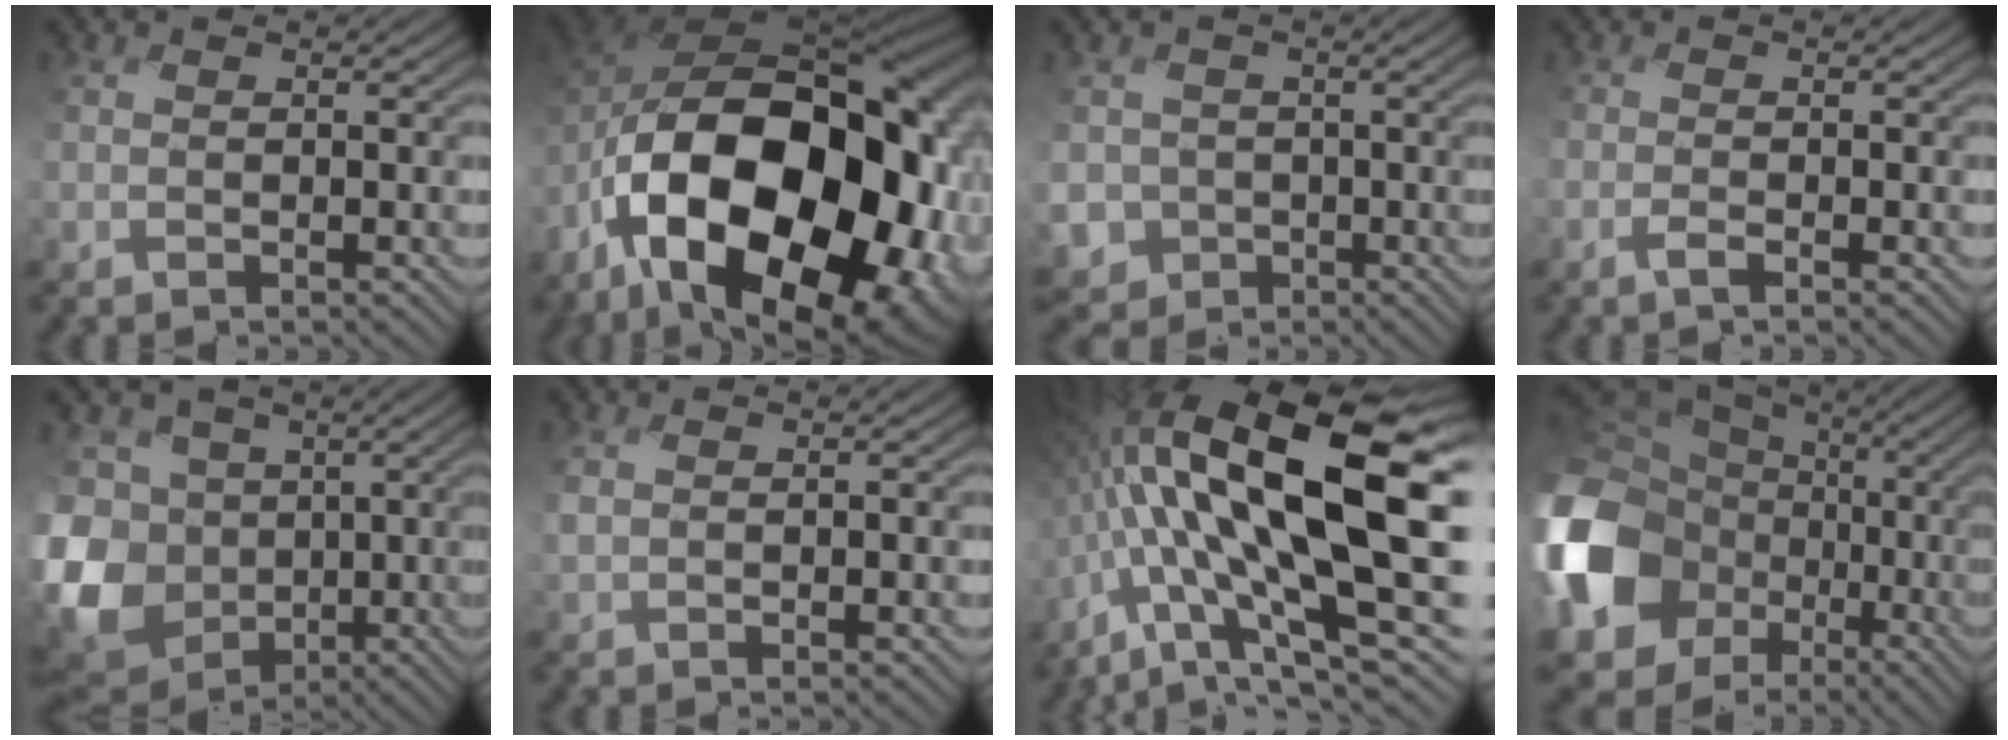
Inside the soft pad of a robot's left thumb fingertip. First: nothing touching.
{"total": 22.1, "force": [-7.9, 12.1, 16.7], "torque": [-0.346, -0.047, -0.112]}
{"total": 4.7, "force": [-1.6, 4.4, -0.3], "torque": [-0.022, -0.020, -0.053]}
{"total": 1.1, "force": [-1.0, -0.4, 0.0], "torque": [0.002, 0.005, -0.027]}
{"total": 16.5, "force": [-4.7, 13.3, 8.6], "torque": [-0.259, -0.019, -0.099]}
{"total": 1.4, "force": [0.4, 0.7, 1.1], "torque": [-0.029, 0.000, 0.009]}
{"total": 20.4, "force": [1.0, 7.0, 19.1], "torque": [-0.347, 0.004, 0.011]}
{"total": 19.1, "force": [-4.1, 15.9, 9.6], "torque": [-0.299, -0.046, -0.072]}